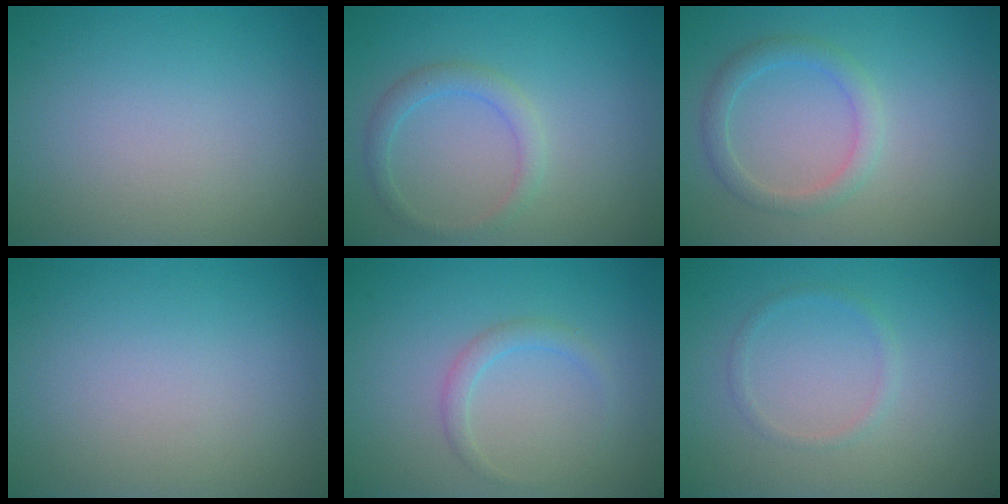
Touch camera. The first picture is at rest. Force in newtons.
{"total": 2.0, "press": 2.0, "slide": 0.1}
{"total": 2.2, "press": 2.2, "slide": 0.1}
{"total": 0.0}
{"total": 1.4, "press": 1.4, "slide": 0.0}
{"total": 1.0, "press": 0.9, "slide": 0.0}